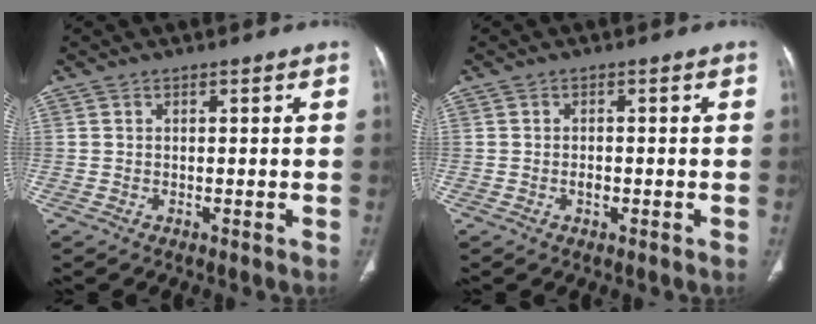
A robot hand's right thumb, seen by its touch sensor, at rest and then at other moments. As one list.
[{"total": 1.4, "force": [-0.5, 0.8, 1.0], "torque": [-0.016, 0.002, -0.010]}]